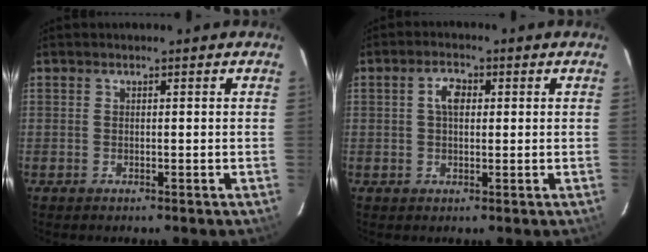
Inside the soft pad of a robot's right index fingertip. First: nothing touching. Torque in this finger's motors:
{"motor_torque": [0.50, 0.01, 0.12, 0.06]}